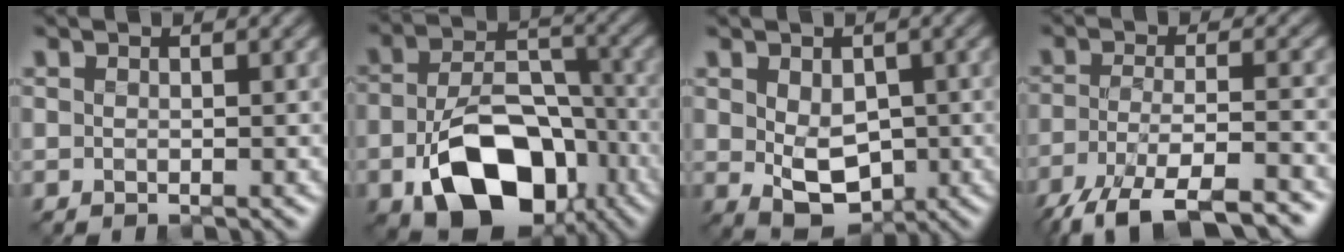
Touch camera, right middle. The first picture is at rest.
{"total": 11.5, "force": [-4.9, 7.1, 7.5], "torque": [-0.144, -0.013, -0.075]}
{"total": 5.0, "force": [-0.5, 3.3, 3.7], "torque": [-0.073, -0.011, -0.003]}
{"total": 9.4, "force": [-7.1, 2.3, 5.8], "torque": [-0.108, -0.003, -0.125]}